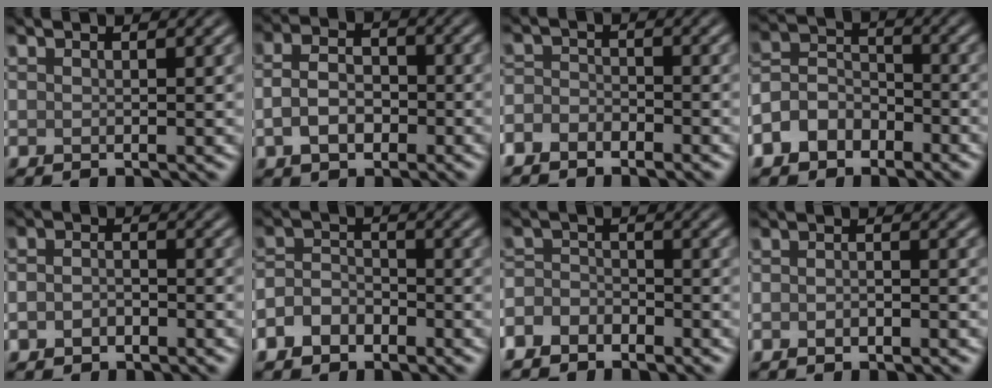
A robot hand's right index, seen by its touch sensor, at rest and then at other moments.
{"total": 4.1, "force": [-1.1, 2.8, 2.7], "torque": [-0.053, 0.000, -0.028]}
{"total": 2.6, "force": [-2.0, 1.4, 0.8], "torque": [-0.011, 0.001, -0.047]}
{"total": 4.6, "force": [-2.7, 3.3, 1.8], "torque": [-0.028, 0.008, -0.062]}
{"total": 2.3, "force": [-1.1, 1.6, 1.1], "torque": [-0.017, 0.002, -0.026]}
{"total": 3.3, "force": [-2.0, 2.2, 1.4], "torque": [-0.029, 0.005, -0.045]}
{"total": 3.8, "force": [-3.1, 2.0, 0.9], "torque": [0.000, -0.001, -0.066]}
{"total": 1.5, "force": [-0.8, 0.7, 1.0], "torque": [-0.013, 0.000, -0.015]}